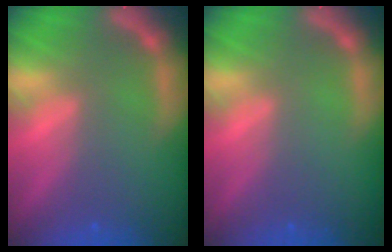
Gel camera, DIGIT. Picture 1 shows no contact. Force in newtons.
{"total": 0.0}